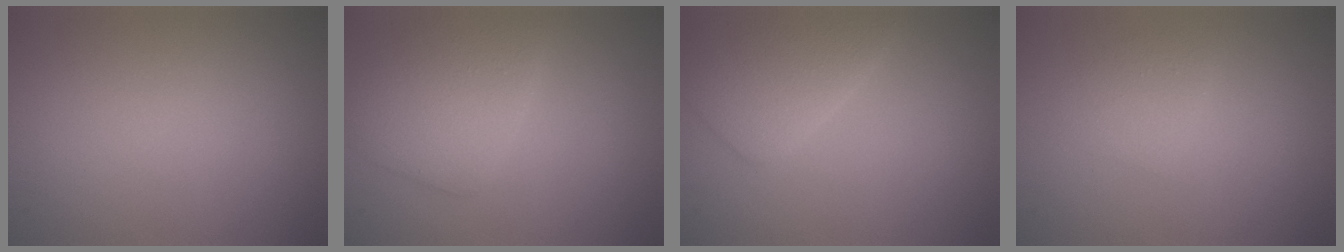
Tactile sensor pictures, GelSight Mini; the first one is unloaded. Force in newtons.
{"total": 4.0, "press": 4.0, "slide": 0.0}
{"total": 3.8, "press": 3.7, "slide": 0.3}
{"total": 1.5, "press": 1.5, "slide": 0.0}